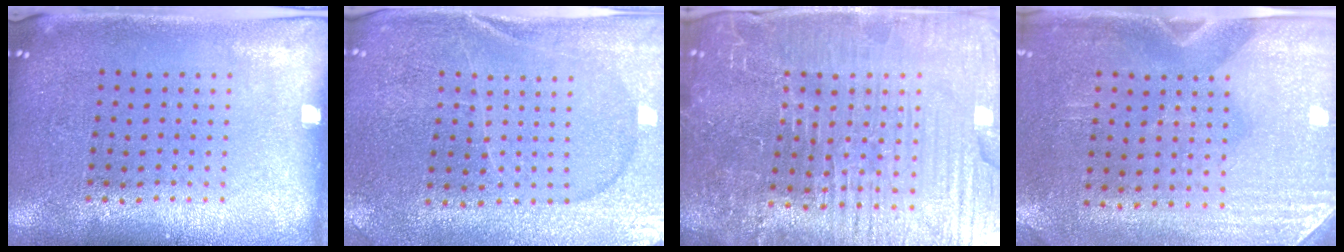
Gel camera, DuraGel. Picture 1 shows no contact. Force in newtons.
{"total": 1.3, "press": 1.2, "slide": 0.3}
{"total": 6.7, "press": 6.0, "slide": 3.0}
{"total": 2.9, "press": 2.5, "slide": 1.5}